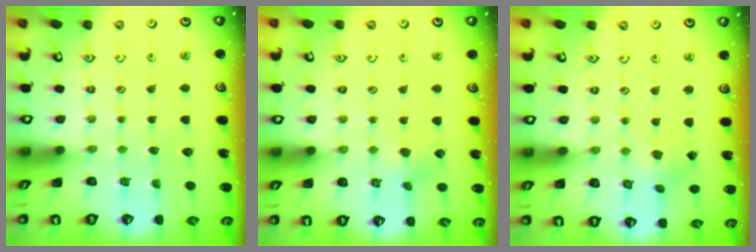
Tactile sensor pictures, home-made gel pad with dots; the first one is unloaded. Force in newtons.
{"total": 3.6, "press": 3.6, "slide": 0.7}
{"total": 2.1, "press": 2.1, "slide": 0.2}